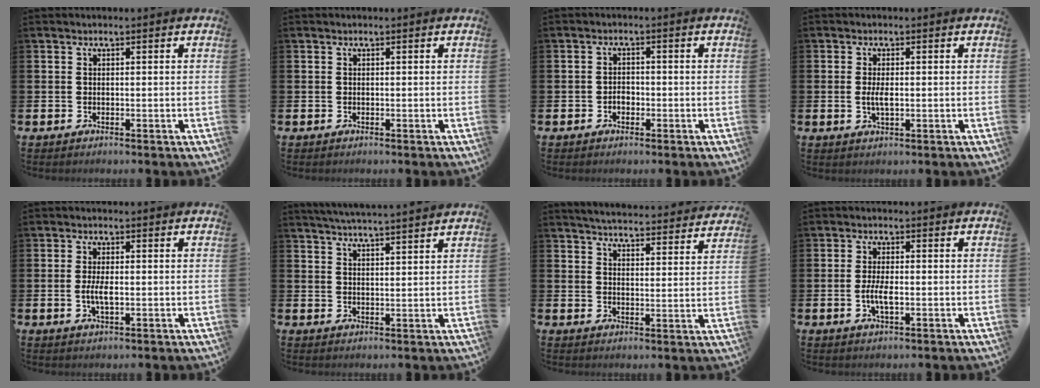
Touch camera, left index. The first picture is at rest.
{"total": 0.0}
{"total": 1.6, "force": [-0.6, 1.2, 0.8], "torque": [-0.013, 0.003, -0.014]}
{"total": 2.3, "force": [-0.1, 0.9, 2.2], "torque": [-0.038, 0.000, -0.003]}
{"total": 3.1, "force": [-0.3, 1.3, 2.8], "torque": [-0.050, 0.001, -0.006]}
{"total": 4.2, "force": [4.1, -0.7, 0.5], "torque": [-0.019, -0.020, 0.074]}
{"total": 4.9, "force": [4.8, 0.3, 0.5], "torque": [-0.023, -0.039, 0.084]}
{"total": 3.2, "force": [-0.6, 1.1, 2.9], "torque": [-0.049, 0.001, -0.012]}